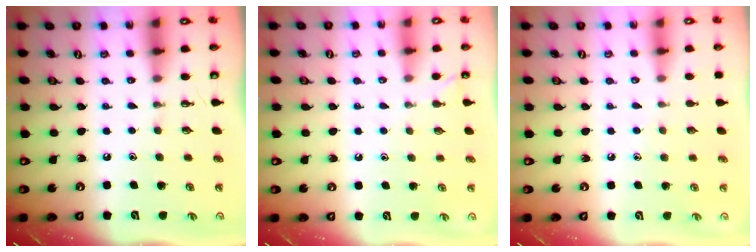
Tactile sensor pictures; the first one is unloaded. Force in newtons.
{"total": 3.0, "press": 3.0, "slide": 0.3}
{"total": 3.7, "press": 3.7, "slide": 0.4}